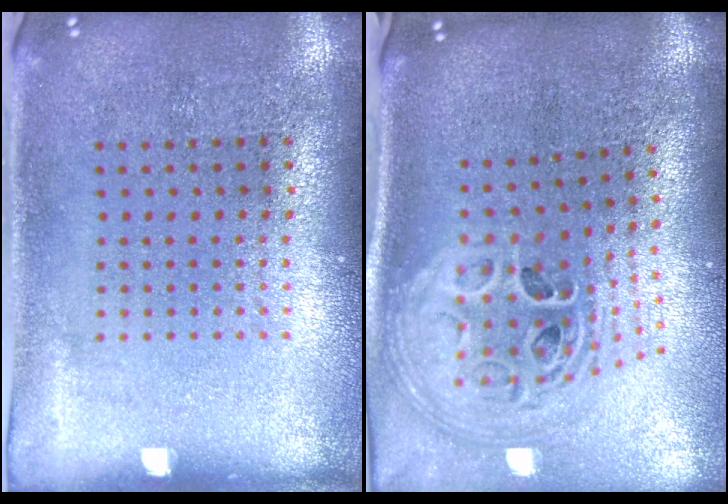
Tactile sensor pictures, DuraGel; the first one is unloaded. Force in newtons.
{"total": 2.9, "press": 2.0, "slide": 2.1}